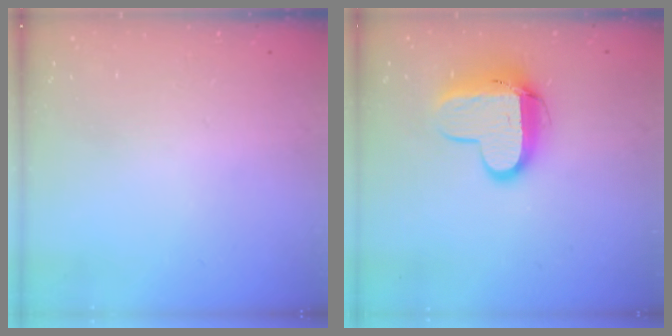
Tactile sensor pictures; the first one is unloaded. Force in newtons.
{"total": 11.6, "press": 11.5, "slide": 1.2}